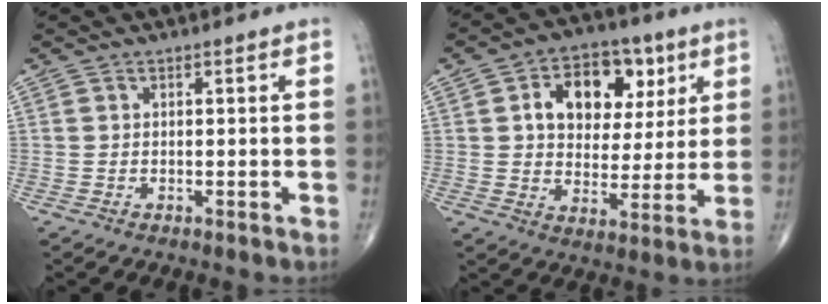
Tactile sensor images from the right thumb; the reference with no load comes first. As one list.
[{"total": 15.0, "force": [5.0, 10.3, 9.6], "torque": [-0.102, -0.001, 0.079]}]